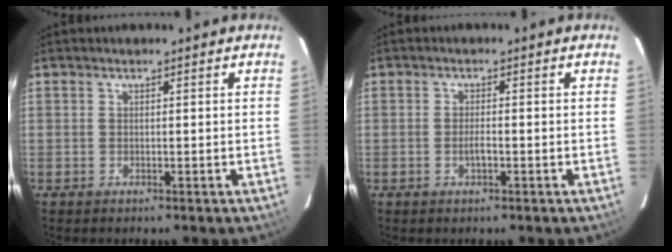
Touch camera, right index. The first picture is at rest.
{"total": 1.7, "force": [-0.7, 0.4, 1.5], "torque": [-0.029, -0.001, -0.013]}